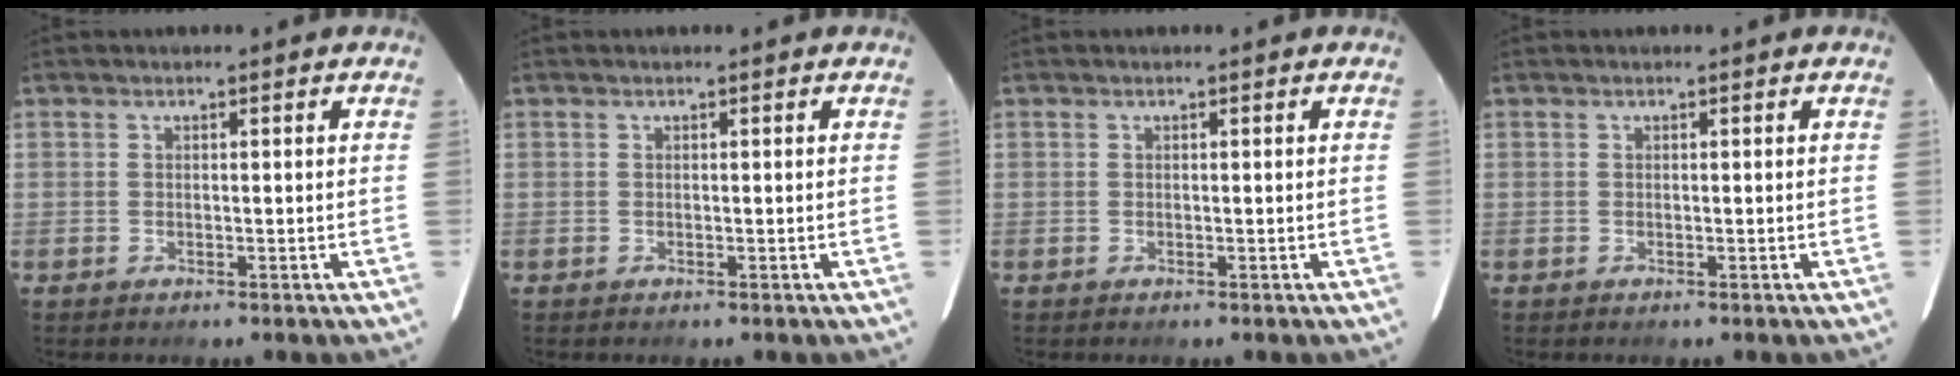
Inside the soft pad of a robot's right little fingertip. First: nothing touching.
{"total": 0.0}
{"total": 0.0}
{"total": 0.0}